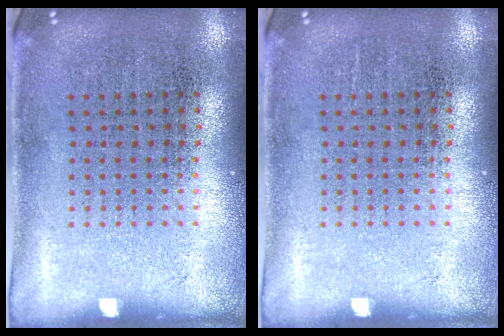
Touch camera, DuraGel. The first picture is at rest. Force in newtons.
{"total": 0.0}